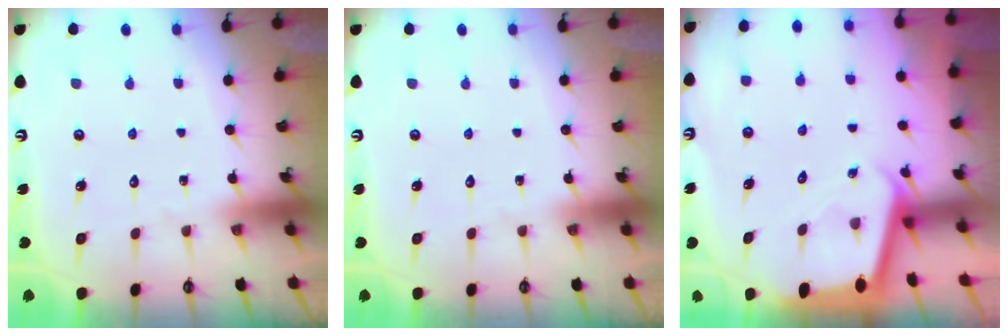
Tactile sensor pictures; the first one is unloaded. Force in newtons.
{"total": 0.0}
{"total": 1.9, "press": 1.9, "slide": 0.1}